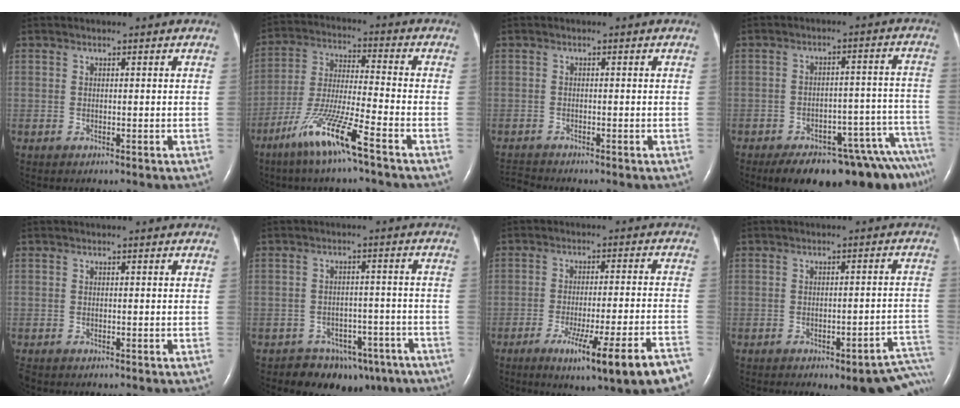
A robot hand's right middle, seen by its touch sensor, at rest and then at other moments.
{"total": 11.4, "force": [-7.0, -0.4, 9.0], "torque": [-0.185, -0.026, -0.141]}
{"total": 1.9, "force": [-1.7, -0.6, -0.4], "torque": [0.001, -0.018, -0.032]}
{"total": 17.1, "force": [-14.1, 3.5, 9.2], "torque": [-0.047, 0.032, -0.181]}
{"total": 0.8, "force": [-0.7, 0.3, 0.2], "torque": [-0.007, -0.001, -0.010]}
{"total": 10.3, "force": [-7.4, 6.8, 2.3], "torque": [-0.012, 0.025, -0.088]}
{"total": 15.1, "force": [-9.6, -0.4, 11.6], "torque": [-0.130, -0.019, -0.134]}
{"total": 13.1, "force": [-11.0, 2.4, 6.8], "torque": [-0.006, 0.028, -0.117]}